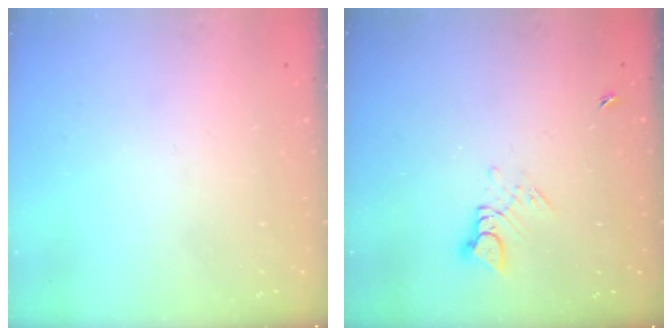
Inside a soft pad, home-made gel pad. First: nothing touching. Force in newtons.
{"total": 3.5, "press": 3.5, "slide": 0.4}